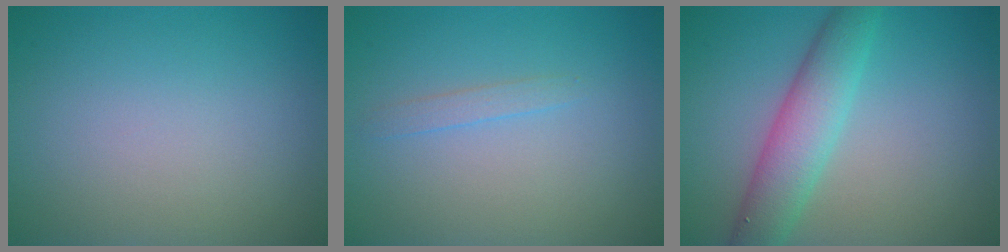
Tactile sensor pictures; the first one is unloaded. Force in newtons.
{"total": 1.0, "press": 1.0, "slide": 0.1}
{"total": 4.8, "press": 4.8, "slide": 0.4}